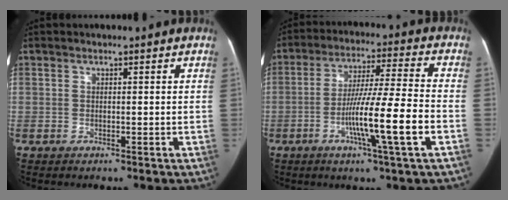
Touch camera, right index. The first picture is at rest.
{"total": 13.6, "force": [-4.4, -0.7, 12.8], "torque": [-0.222, -0.004, -0.080]}